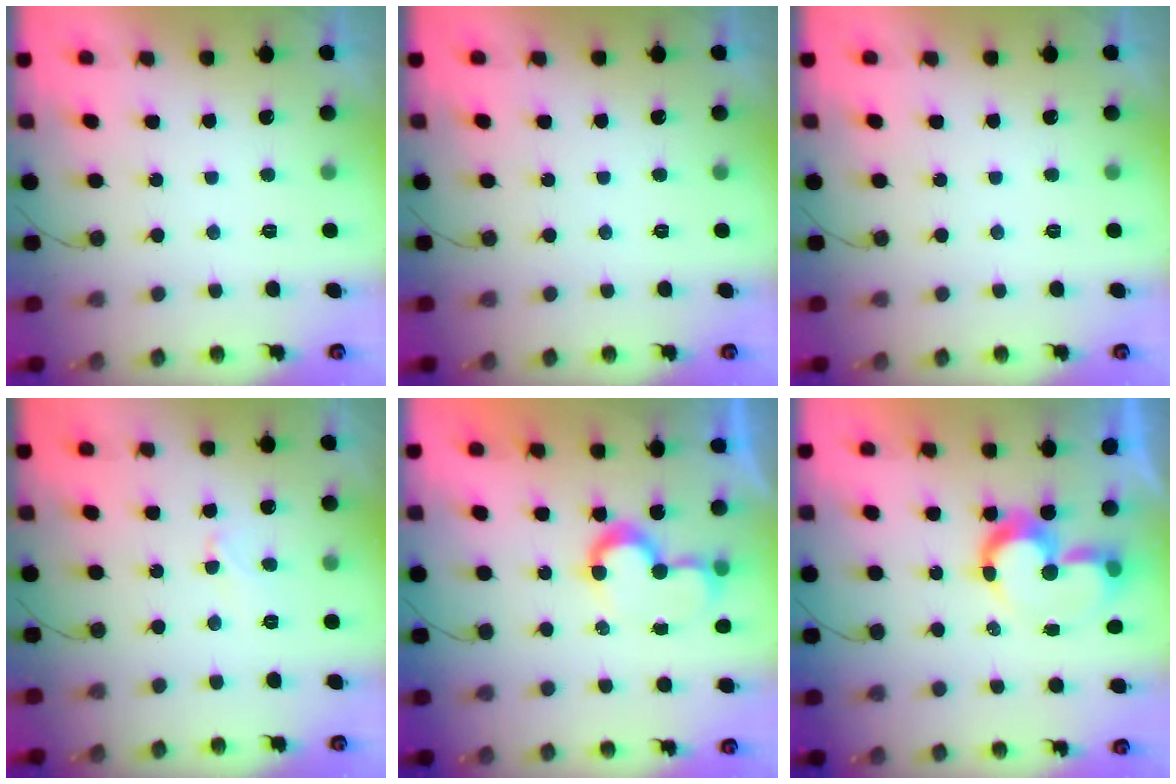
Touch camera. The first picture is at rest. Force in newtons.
{"total": 0.0}
{"total": 0.0}
{"total": 4.2, "press": 4.2, "slide": 0.5}
{"total": 8.4, "press": 8.4, "slide": 0.7}
{"total": 9.3, "press": 9.2, "slide": 1.5}